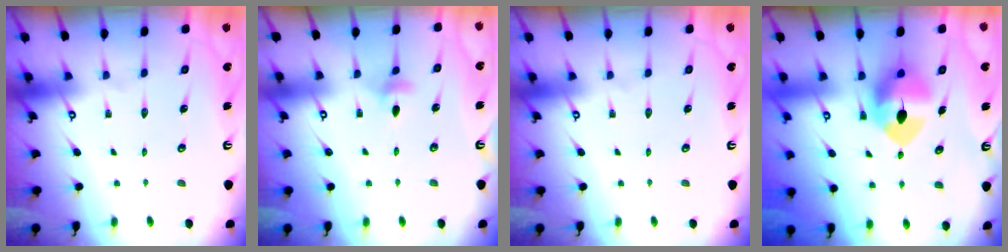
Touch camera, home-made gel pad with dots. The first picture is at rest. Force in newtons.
{"total": 4.2, "press": 4.1, "slide": 0.9}
{"total": 0.0}
{"total": 10.0, "press": 9.9, "slide": 1.5}